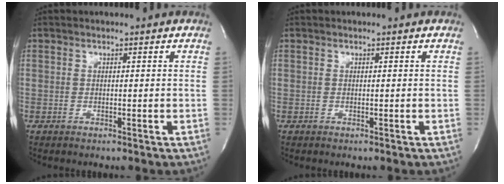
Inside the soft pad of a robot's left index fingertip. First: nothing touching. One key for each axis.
{"total": 0.0}